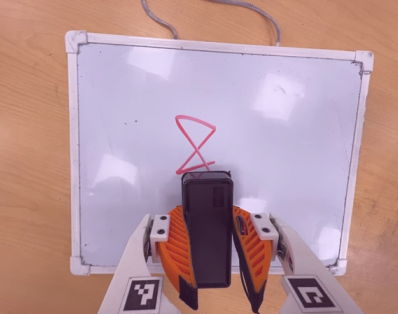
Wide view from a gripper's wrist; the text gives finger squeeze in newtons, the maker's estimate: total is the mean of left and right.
{"total": 8.6, "left": 7.0, "right": 10.2}